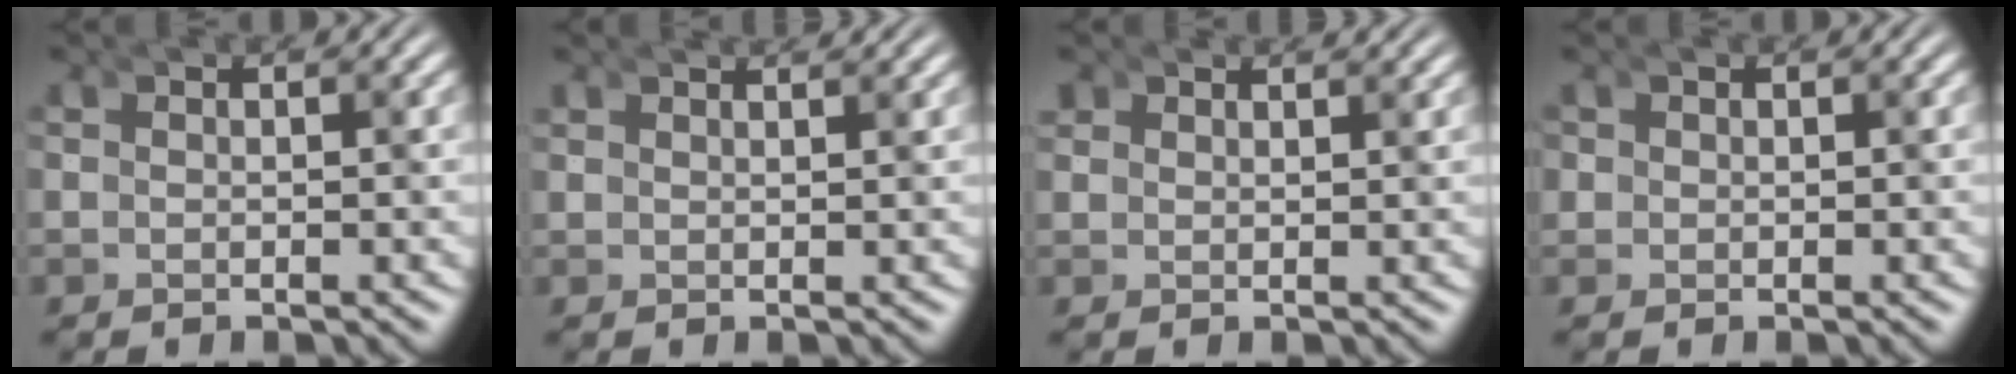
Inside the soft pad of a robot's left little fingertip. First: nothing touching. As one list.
[{"total": 1.1, "force": [1.1, 0.4, -0.1], "torque": [0.004, 0.003, 0.014]}, {"total": 1.4, "force": [1.3, 0.2, -0.4], "torque": [-0.004, -0.005, 0.026]}, {"total": 0.6, "force": [0.1, -0.1, -0.6], "torque": [0.004, -0.007, 0.007]}]